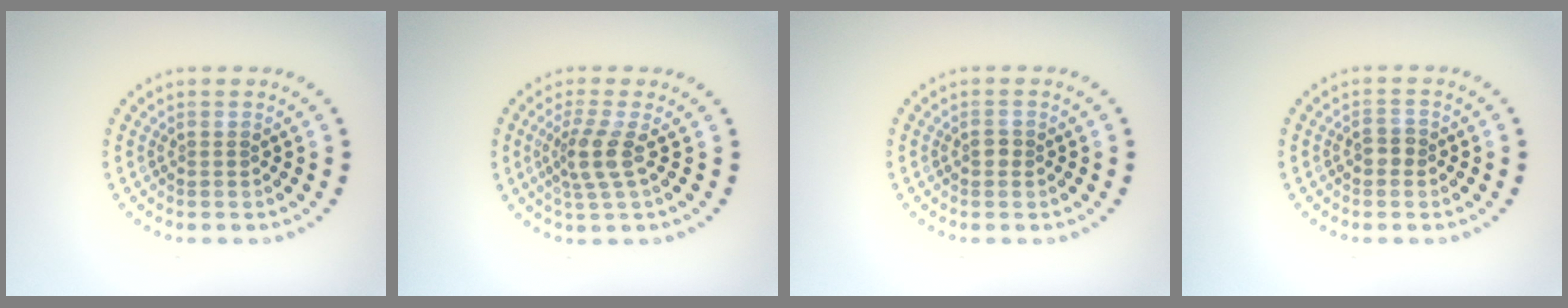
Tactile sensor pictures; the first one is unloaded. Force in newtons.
{"total": 2.7, "press": 2.0, "slide": 1.8}
{"total": 0.9, "press": 0.9, "slide": 0.2}
{"total": 1.4, "press": 1.3, "slide": 0.4}